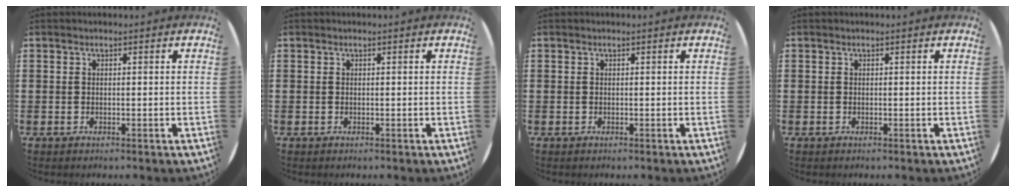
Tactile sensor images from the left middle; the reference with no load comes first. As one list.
[{"total": 0.0}, {"total": 0.0}, {"total": 0.0}]